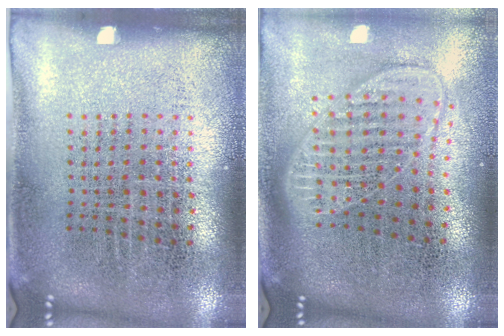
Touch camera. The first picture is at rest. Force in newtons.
{"total": 1.9, "press": 1.6, "slide": 1.1}